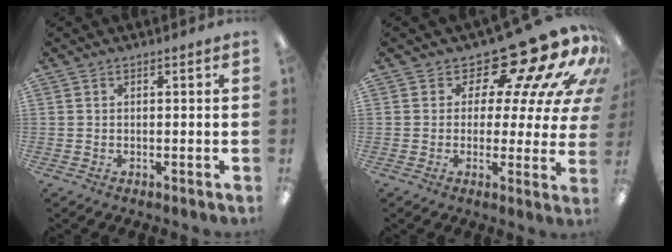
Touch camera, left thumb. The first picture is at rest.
{"total": 17.8, "force": [13.4, 6.5, 9.7], "torque": [-0.137, -0.109, 0.218]}